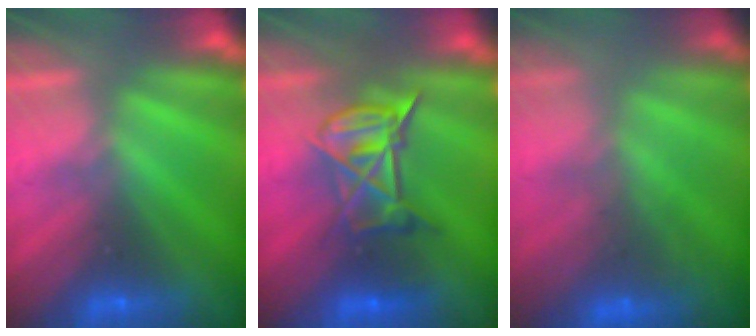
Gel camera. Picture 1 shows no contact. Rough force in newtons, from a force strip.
{"total": 6.9}
{"total": 7.7}